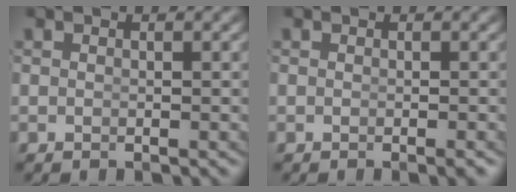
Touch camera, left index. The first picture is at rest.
{"total": 0.7, "force": [-0.5, -0.2, 0.4], "torque": [-0.005, 0.000, -0.009]}